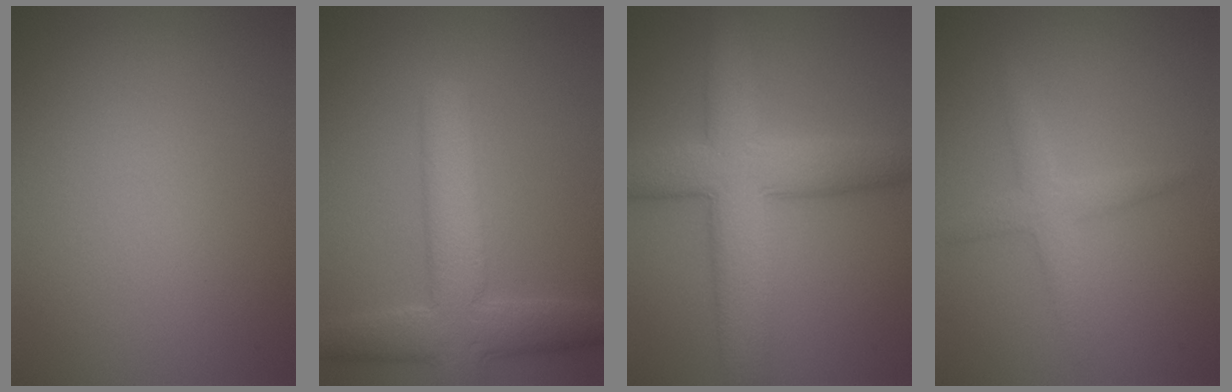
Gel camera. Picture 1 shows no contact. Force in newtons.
{"total": 6.8, "press": 6.8, "slide": 0.3}
{"total": 8.4, "press": 8.4, "slide": 0.3}
{"total": 2.4, "press": 2.4, "slide": 0.0}